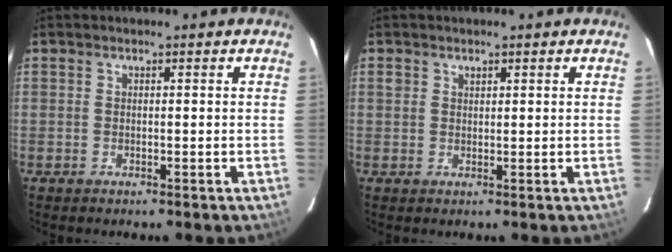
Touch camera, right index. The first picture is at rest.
{"total": 1.2, "force": [0.6, 1.0, 0.4], "torque": [-0.006, 0.003, 0.011]}